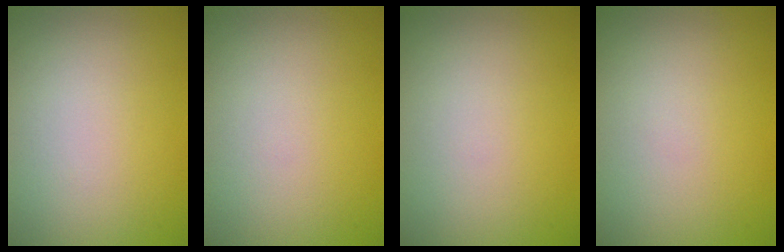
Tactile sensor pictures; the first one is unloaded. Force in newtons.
{"total": 0.0}
{"total": 0.0}
{"total": 0.0}